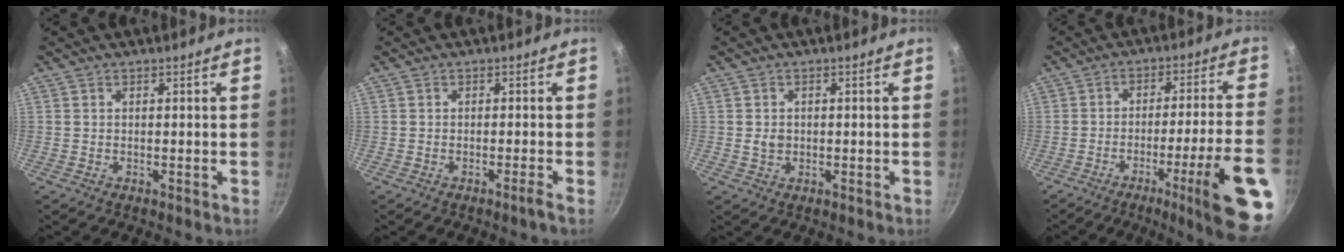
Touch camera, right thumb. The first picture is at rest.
{"total": 1.3, "force": [-0.8, -0.3, 0.9], "torque": [-0.024, 0.009, -0.013]}
{"total": 2.1, "force": [0.1, 1.8, 0.9], "torque": [-0.008, -0.002, 0.001]}
{"total": 18.3, "force": [-8.4, 1.5, 16.2], "torque": [-0.211, 0.033, -0.115]}